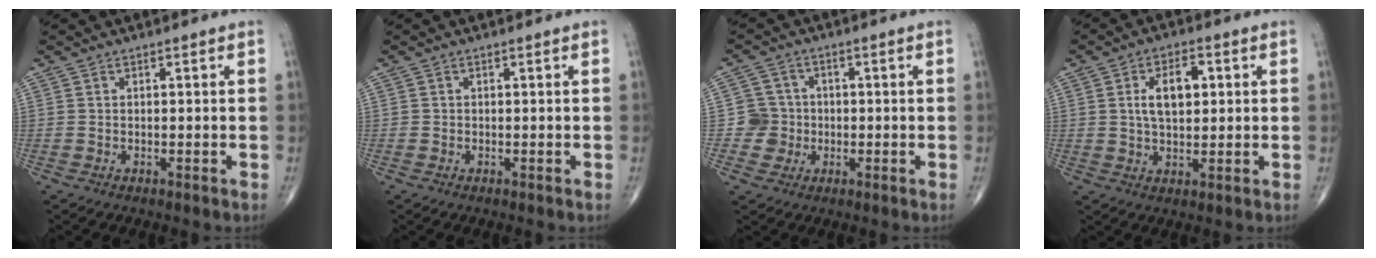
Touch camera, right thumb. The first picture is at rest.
{"total": 0.0}
{"total": 5.1, "force": [-0.8, 5.0, 0.0], "torque": [0.032, 0.014, -0.021]}
{"total": 7.8, "force": [1.6, 4.2, 6.4], "torque": [-0.097, 0.003, 0.027]}